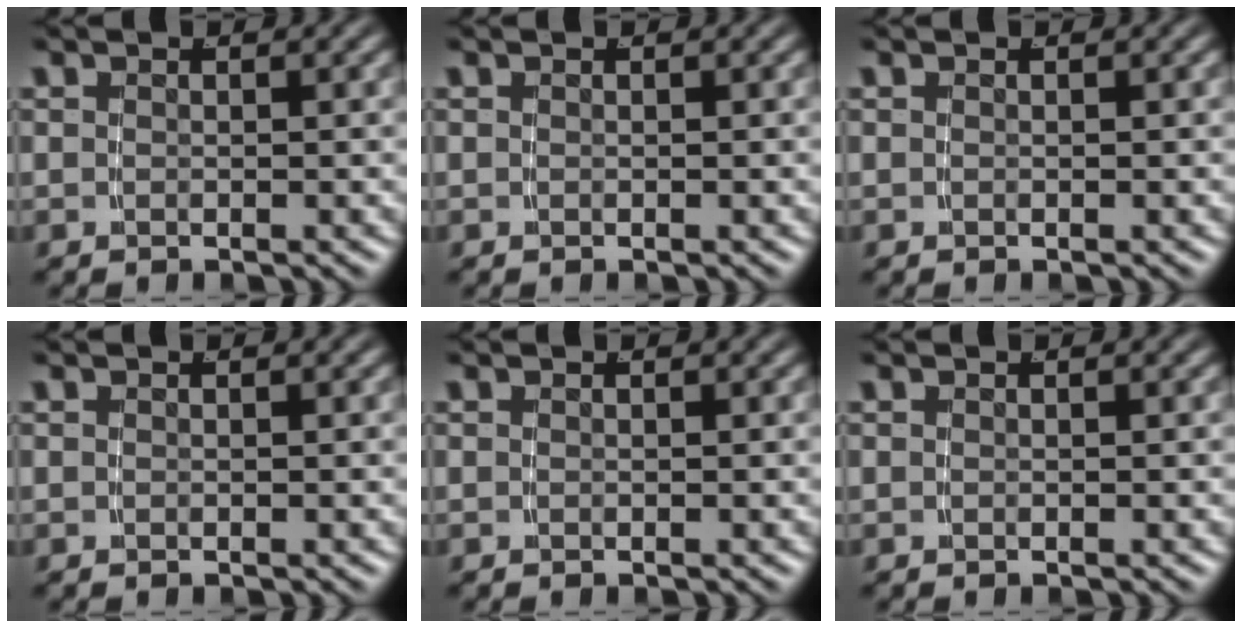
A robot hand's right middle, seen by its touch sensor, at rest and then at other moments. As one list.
[{"total": 0.0}, {"total": 0.0}, {"total": 0.0}, {"total": 0.0}, {"total": 0.0}]